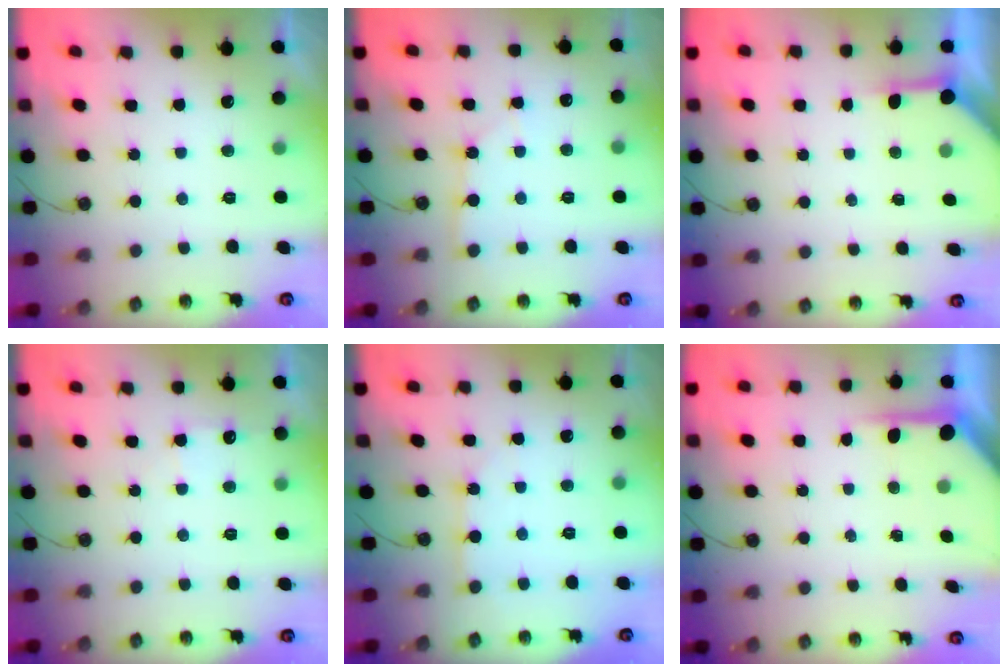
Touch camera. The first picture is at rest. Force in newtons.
{"total": 1.9, "press": 1.9, "slide": 0.2}
{"total": 3.9, "press": 3.9, "slide": 0.5}
{"total": 7.2, "press": 7.2, "slide": 0.8}
{"total": 3.6, "press": 3.6, "slide": 0.1}
{"total": 6.1, "press": 6.1, "slide": 0.4}